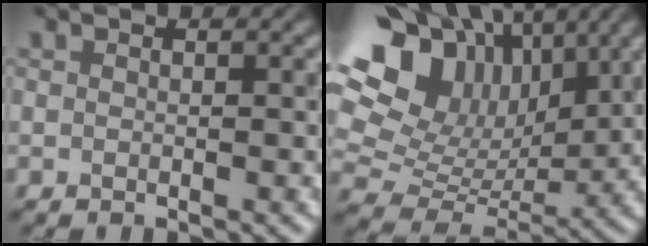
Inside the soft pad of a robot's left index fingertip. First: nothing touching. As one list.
[{"total": 15.4, "force": [7.2, 10.3, 9.0], "torque": [-0.195, 0.046, 0.135]}]